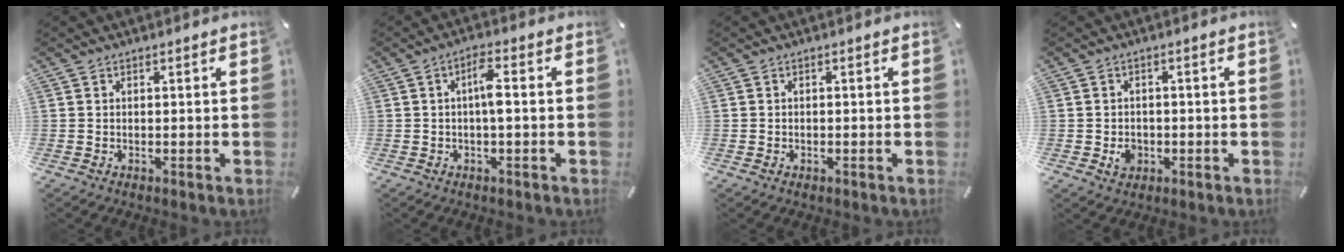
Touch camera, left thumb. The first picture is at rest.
{"total": 4.8, "force": [-0.1, 1.3, 4.6], "torque": [-0.088, 0.010, -0.004]}
{"total": 0.7, "force": [-0.3, 0.5, 0.3], "torque": [-0.007, 0.001, -0.007]}
{"total": 3.7, "force": [-1.0, 3.1, 1.6], "torque": [-0.011, -0.001, -0.020]}